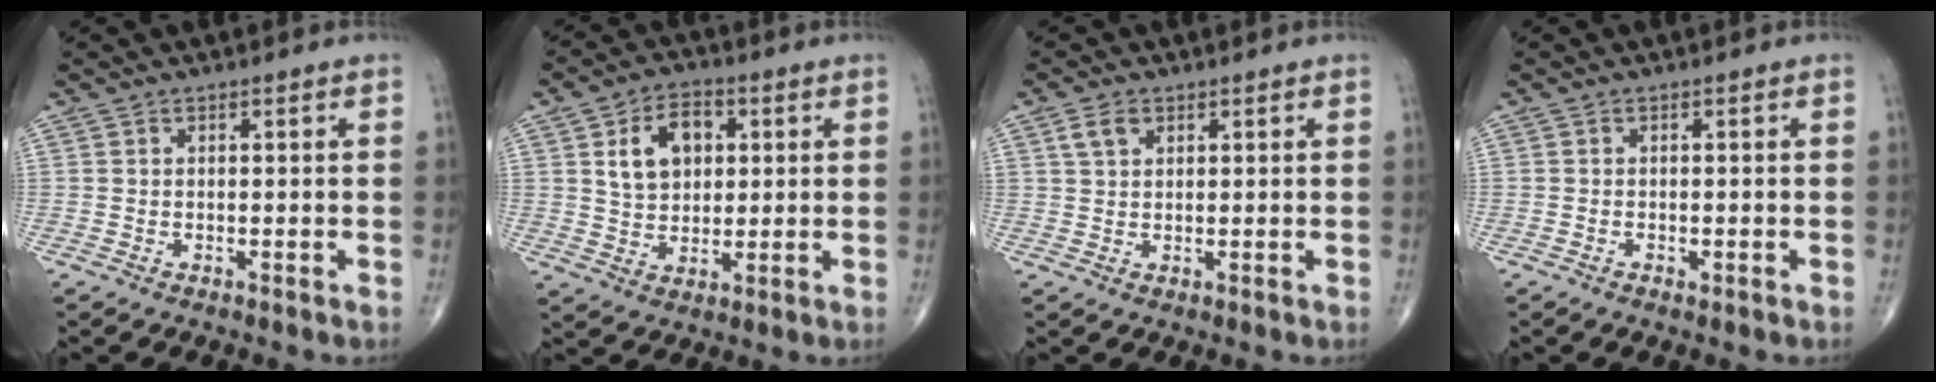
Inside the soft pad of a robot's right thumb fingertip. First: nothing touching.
{"total": 10.0, "force": [2.8, 7.0, 6.5], "torque": [-0.082, -0.001, 0.048]}
{"total": 3.3, "force": [1.6, 2.1, 1.9], "torque": [-0.030, 0.000, 0.031]}
{"total": 0.8, "force": [-0.4, 0.5, 0.5], "torque": [-0.012, 0.001, -0.005]}